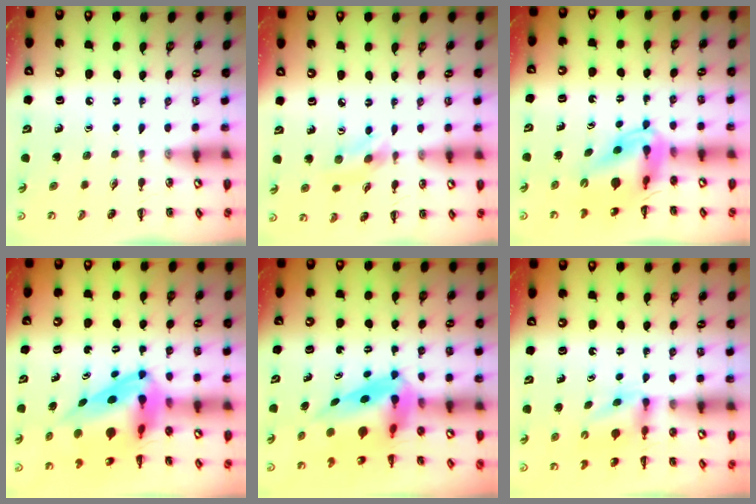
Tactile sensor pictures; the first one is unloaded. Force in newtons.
{"total": 2.6, "press": 2.6, "slide": 0.6}
{"total": 9.0, "press": 8.5, "slide": 2.9}
{"total": 7.5, "press": 7.1, "slide": 2.4}
{"total": 7.1, "press": 6.7, "slide": 2.2}
{"total": 2.7, "press": 2.5, "slide": 1.0}